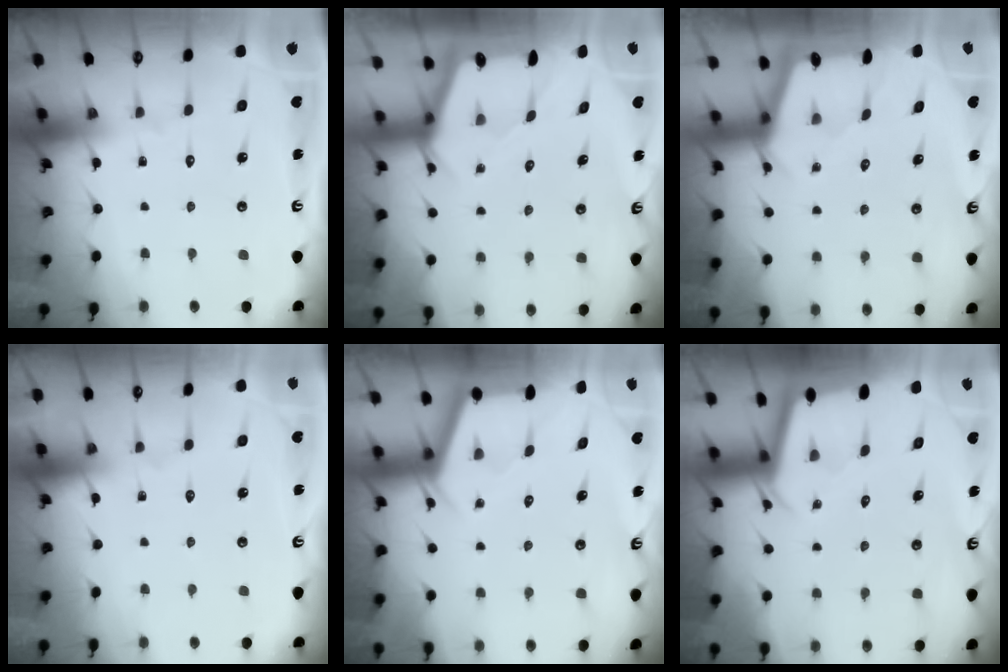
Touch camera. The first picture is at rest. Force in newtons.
{"total": 2.3, "press": 2.3, "slide": 0.3}
{"total": 2.3, "press": 2.3, "slide": 0.3}
{"total": 2.9, "press": 2.9, "slide": 0.4}
{"total": 2.9, "press": 2.9, "slide": 0.3}
{"total": 2.3, "press": 2.3, "slide": 0.1}